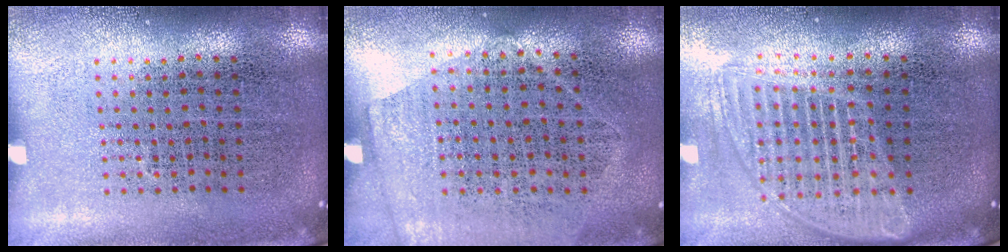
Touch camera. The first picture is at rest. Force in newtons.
{"total": 1.4, "press": 1.2, "slide": 0.7}
{"total": 1.7, "press": 1.4, "slide": 0.9}